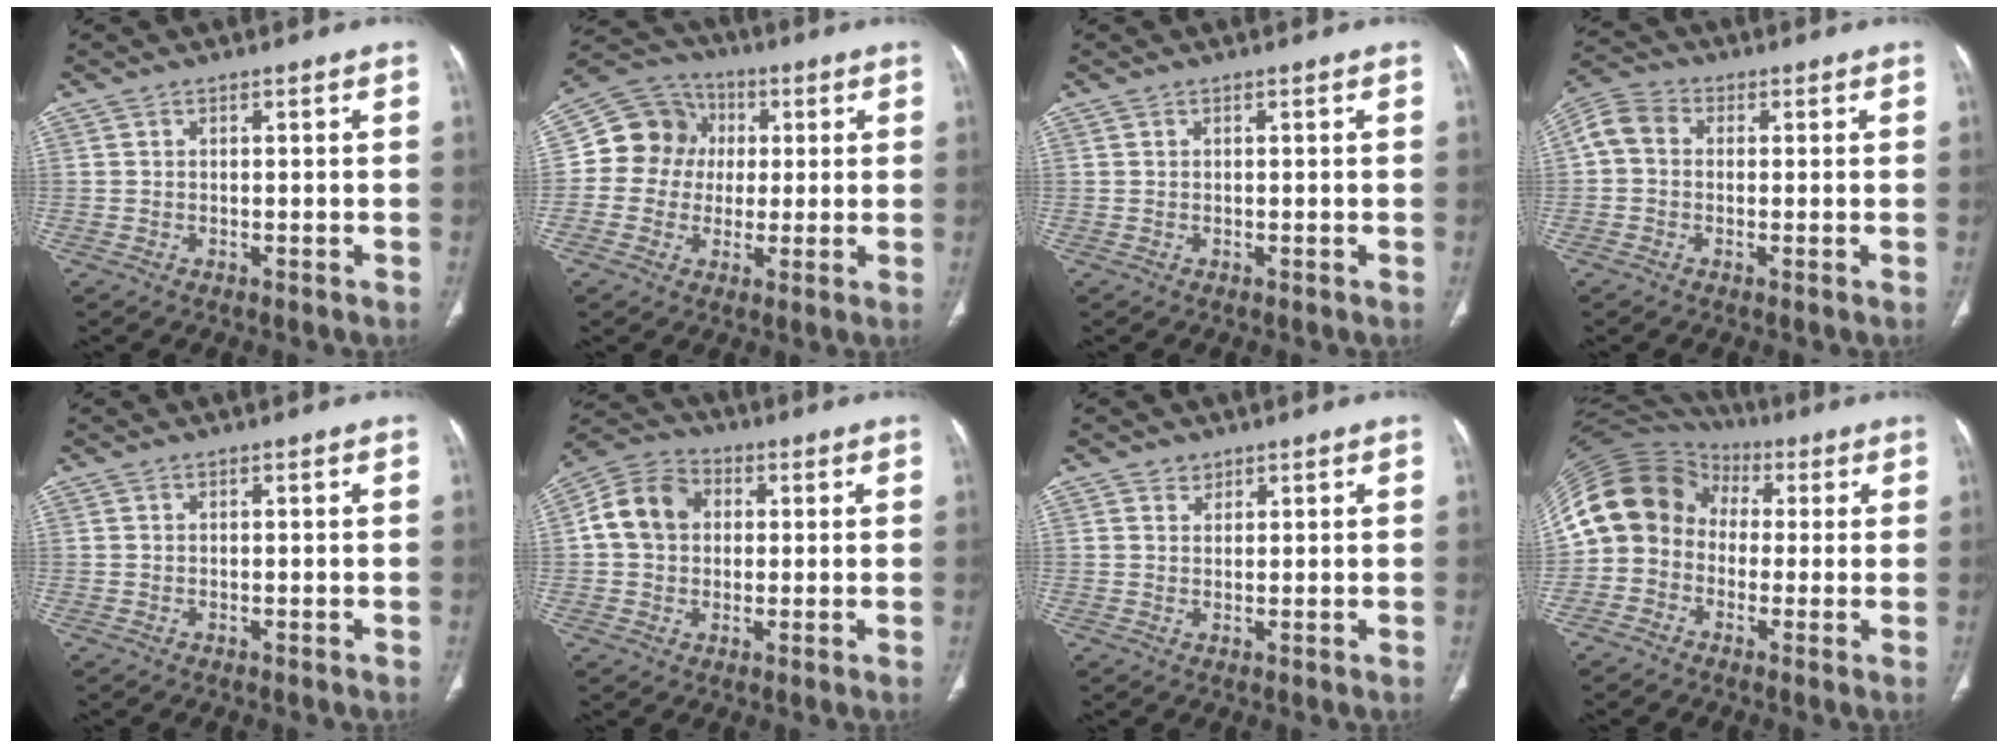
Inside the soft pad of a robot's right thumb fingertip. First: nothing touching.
{"total": 11.6, "force": [1.2, 10.7, 4.5], "torque": [-0.054, 0.019, 0.009]}
{"total": 0.0}
{"total": 6.0, "force": [0.3, 4.8, 3.5], "torque": [-0.066, 0.020, -0.006]}
{"total": 0.0}
{"total": 10.2, "force": [1.4, 8.3, 5.7], "torque": [-0.091, 0.021, 0.014]}
{"total": 1.7, "force": [1.1, 1.2, 0.1], "torque": [0.013, -0.006, 0.014]}
{"total": 14.1, "force": [0.1, 12.1, 7.2], "torque": [-0.127, 0.049, -0.010]}